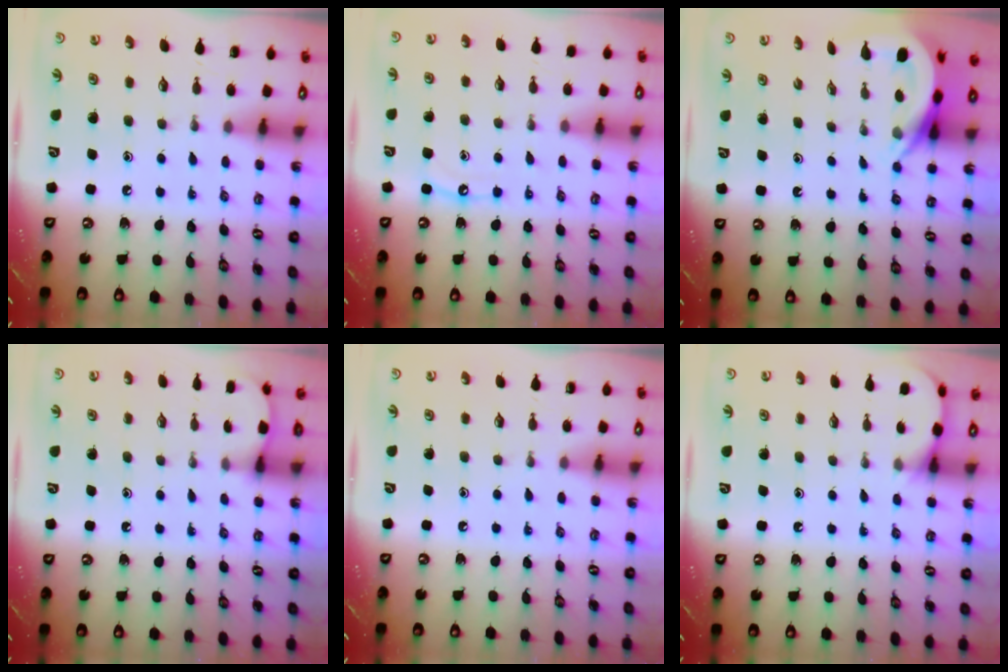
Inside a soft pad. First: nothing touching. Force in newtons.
{"total": 5.9, "press": 5.9, "slide": 0.6}
{"total": 5.1, "press": 5.0, "slide": 0.6}
{"total": 2.4, "press": 2.4, "slide": 0.2}
{"total": 0.0}
{"total": 4.8, "press": 4.7, "slide": 0.4}